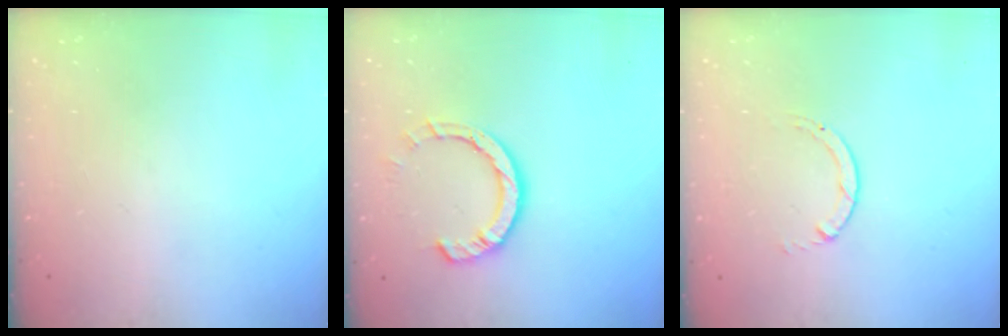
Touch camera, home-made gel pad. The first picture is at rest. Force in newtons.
{"total": 9.0, "press": 8.9, "slide": 1.2}
{"total": 0.6, "press": 0.5, "slide": 0.1}